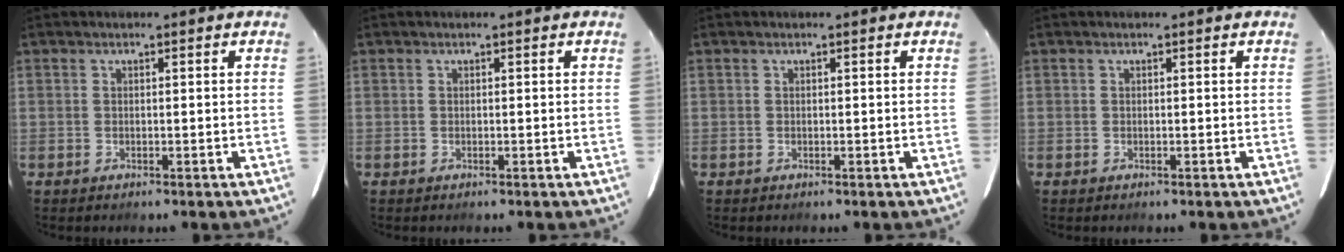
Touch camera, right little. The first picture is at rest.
{"total": 0.0}
{"total": 0.0}
{"total": 0.0}